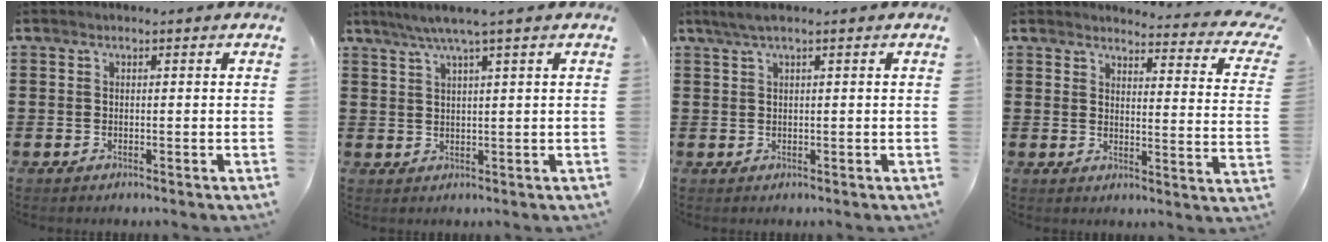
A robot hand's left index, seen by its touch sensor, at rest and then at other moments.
{"total": 3.5, "force": [2.3, -0.5, 2.7], "torque": [-0.055, 0.002, 0.039]}
{"total": 1.7, "force": [0.6, 0.0, 1.6], "torque": [-0.030, -0.001, 0.011]}
{"total": 4.0, "force": [3.6, 0.2, 1.5], "torque": [-0.032, -0.029, 0.058]}